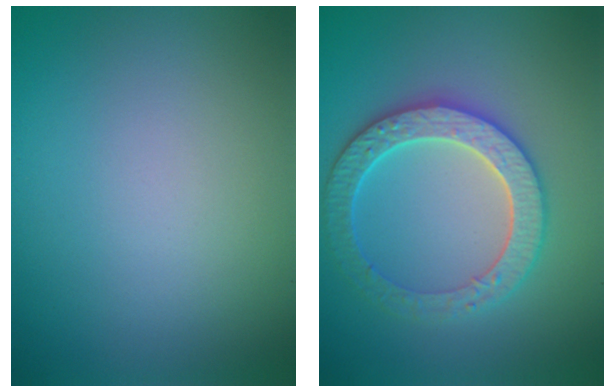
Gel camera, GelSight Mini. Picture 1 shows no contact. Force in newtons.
{"total": 4.1, "press": 4.0, "slide": 1.0}